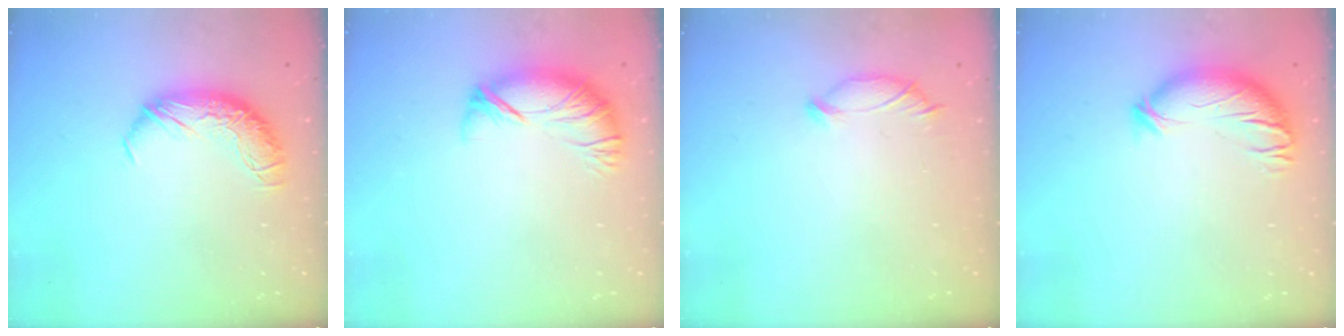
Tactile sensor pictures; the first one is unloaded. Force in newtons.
{"total": 3.7, "press": 3.1, "slide": 2.0}
{"total": 4.8, "press": 4.7, "slide": 0.8}
{"total": 3.8, "press": 3.0, "slide": 2.2}